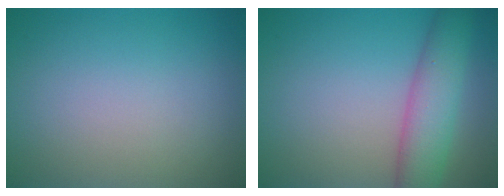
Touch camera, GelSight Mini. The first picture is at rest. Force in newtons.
{"total": 5.4, "press": 5.4, "slide": 0.1}